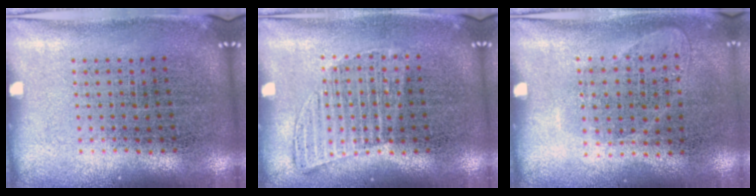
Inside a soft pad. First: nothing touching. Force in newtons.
{"total": 1.0, "press": 1.0, "slide": 0.4}
{"total": 1.0, "press": 0.9, "slide": 0.5}